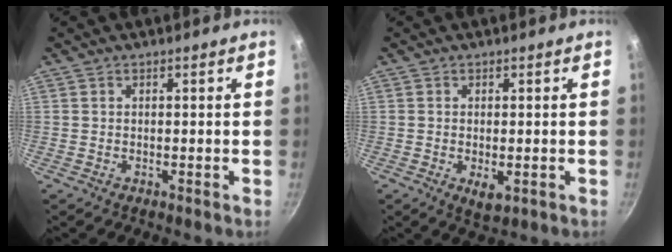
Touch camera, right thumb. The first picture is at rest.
{"total": 3.3, "force": [-0.8, 1.7, 2.7], "torque": [-0.043, -0.010, -0.008]}